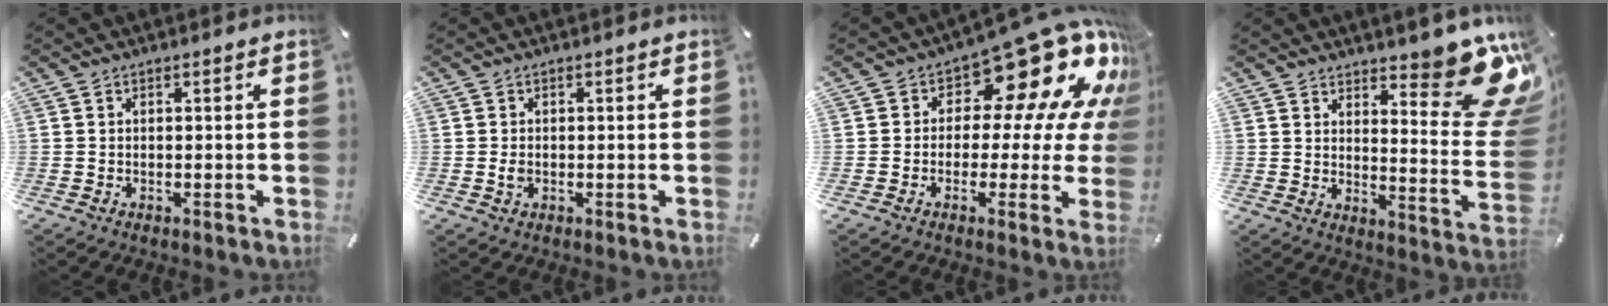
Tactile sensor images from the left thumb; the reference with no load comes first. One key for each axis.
{"total": 1.7, "fx": -0.1, "fy": 1.2, "fz": 1.1, "tx": -0.021, "ty": 0.003, "tz": -0.002}
{"total": 17.5, "fx": 10.1, "fy": 8.3, "fz": 11.6, "tx": -0.164, "ty": -0.080, "tz": 0.168}
{"total": 15.9, "fx": 11.2, "fy": 6.2, "fz": 9.4, "tx": -0.097, "ty": -0.103, "tz": 0.192}